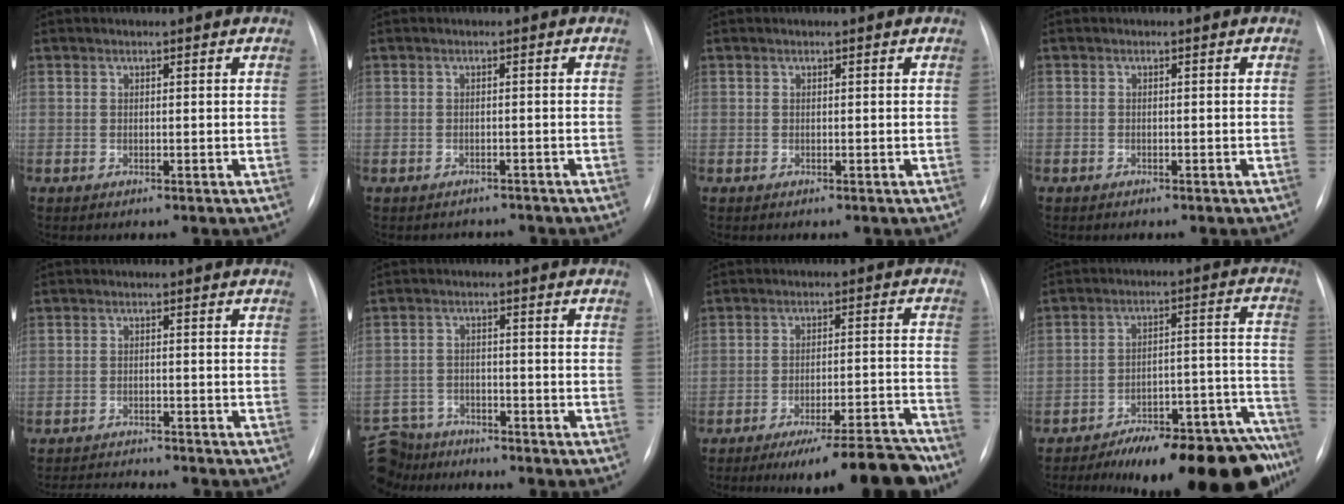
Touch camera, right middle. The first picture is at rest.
{"total": 2.6, "force": [-2.2, 1.2, -0.5], "torque": [0.004, 0.008, -0.031]}
{"total": 0.0}
{"total": 0.7, "force": [-0.6, 0.4, 0.2], "torque": [-0.008, 0.001, -0.008]}
{"total": 7.4, "force": [-7.1, 0.5, 2.0], "torque": [-0.027, -0.006, -0.104]}
{"total": 9.1, "force": [-8.3, 3.7, 0.4], "torque": [-0.022, 0.012, -0.141]}
{"total": 13.6, "force": [-12.1, 0.2, 6.3], "torque": [-0.059, 0.017, -0.178]}
{"total": 23.6, "force": [-19.9, 5.0, 11.7], "torque": [-0.072, 0.027, -0.273]}